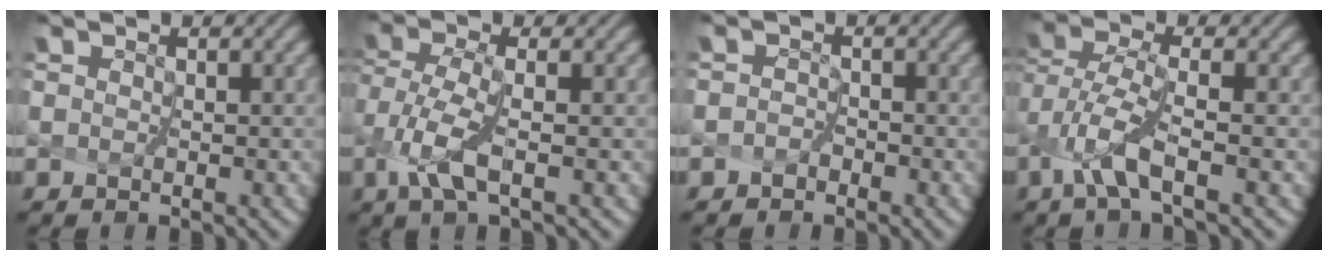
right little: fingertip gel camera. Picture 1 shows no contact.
{"total": 3.6, "force": [-1.1, 1.2, 3.2], "torque": [-0.086, 0.001, -0.016]}
{"total": 1.1, "force": [-1.0, 0.3, -0.4], "torque": [0.014, -0.001, -0.015]}
{"total": 3.8, "force": [-1.6, 0.7, 3.4], "torque": [-0.083, 0.002, -0.031]}